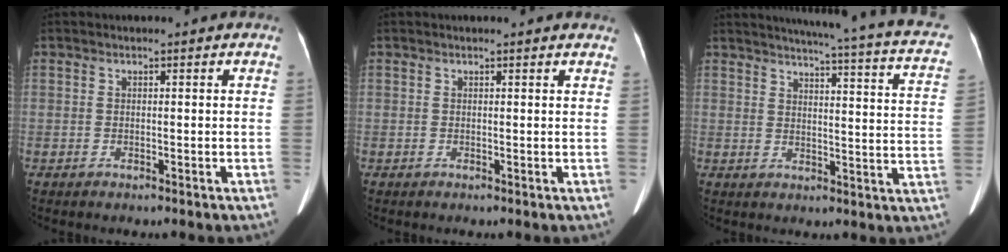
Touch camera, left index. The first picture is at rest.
{"total": 2.7, "force": [2.6, 0.2, 0.8], "torque": [-0.012, 0.003, 0.016]}
{"total": 20.4, "force": [16.6, 1.1, 11.7], "torque": [-0.158, -0.034, 0.177]}